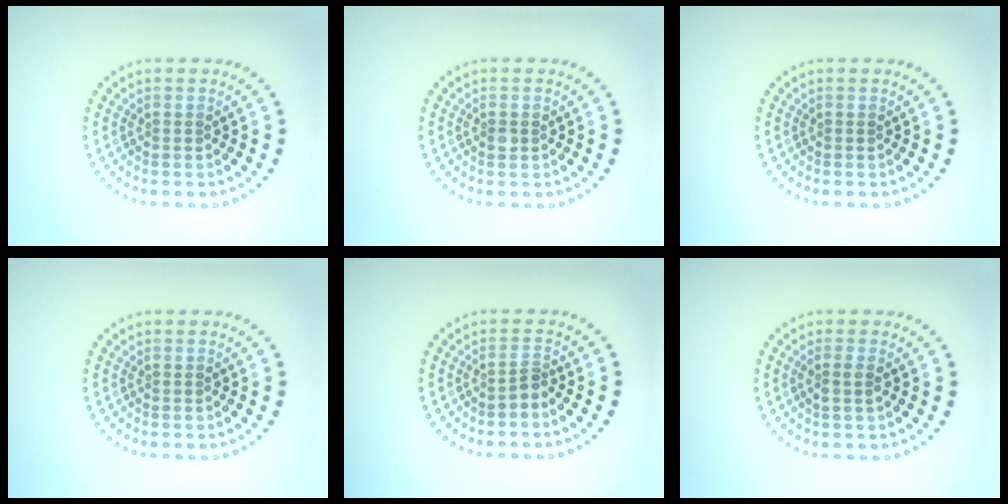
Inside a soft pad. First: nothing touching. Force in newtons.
{"total": 0.7, "press": 0.7, "slide": 0.0}
{"total": 0.0}
{"total": 0.0}
{"total": 1.1, "press": 0.6, "slide": 0.9}
{"total": 1.3, "press": 1.1, "slide": 0.6}